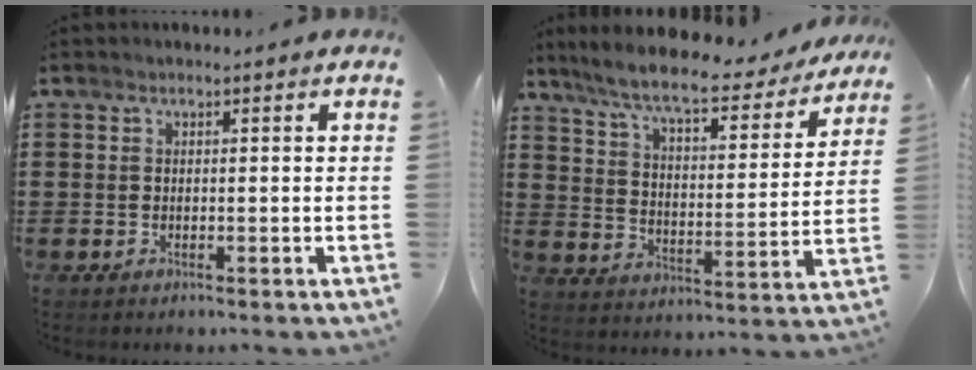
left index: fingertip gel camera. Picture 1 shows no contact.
{"total": 8.2, "force": [7.0, 0.8, 4.2], "torque": [-0.110, -0.040, 0.117]}